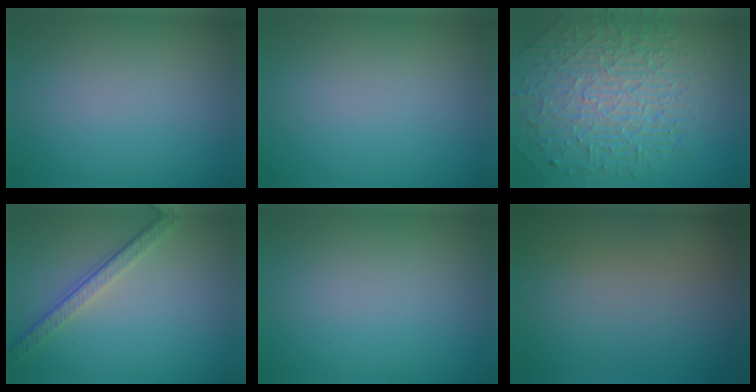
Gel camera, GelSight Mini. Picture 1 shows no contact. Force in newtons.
{"total": 0.0}
{"total": 10.0, "press": 6.3, "slide": 7.7}
{"total": 3.6, "press": 2.6, "slide": 2.4}
{"total": 0.0}
{"total": 0.0}